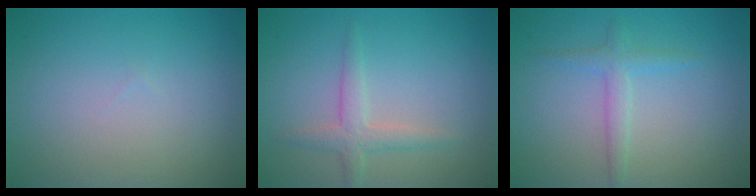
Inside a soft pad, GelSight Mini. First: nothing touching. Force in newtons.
{"total": 2.1, "press": 2.1, "slide": 0.1}
{"total": 1.8, "press": 1.8, "slide": 0.1}